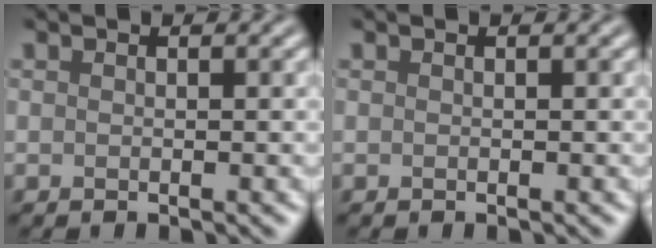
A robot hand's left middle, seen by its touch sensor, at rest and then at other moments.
{"total": 0.0}